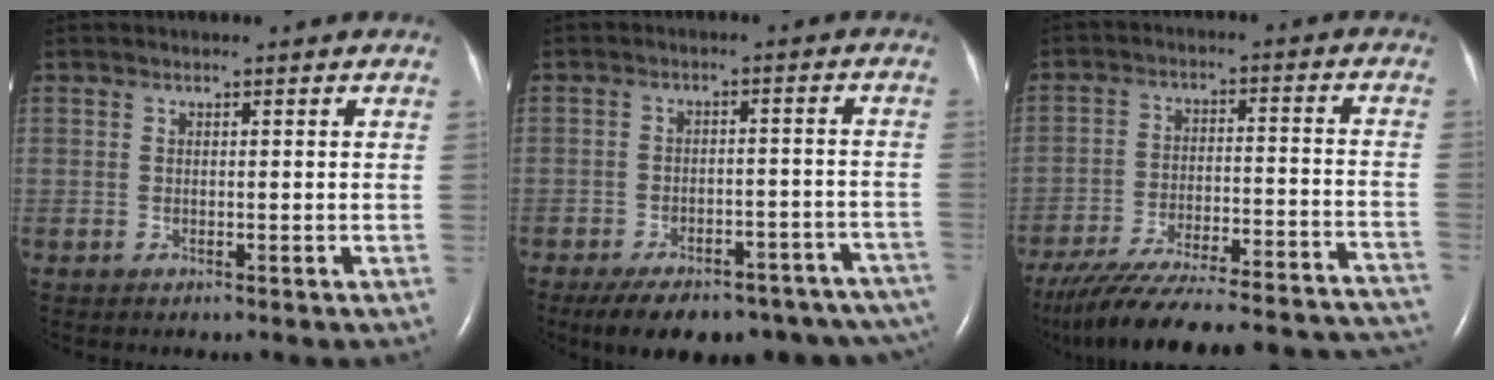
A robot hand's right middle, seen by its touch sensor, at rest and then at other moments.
{"total": 22.2, "force": [-17.5, 8.5, 10.7], "torque": [-0.131, 0.006, -0.213]}
{"total": 34.3, "force": [-30.7, 4.6, 14.7], "torque": [-0.191, -0.040, -0.412]}